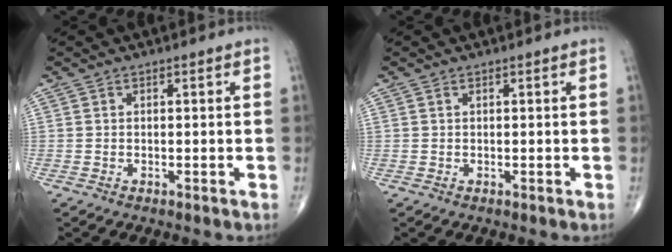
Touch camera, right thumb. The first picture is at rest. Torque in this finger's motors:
{"motor_torque": [0.36, -0.49, 0.23, 0.17, -0.05]}